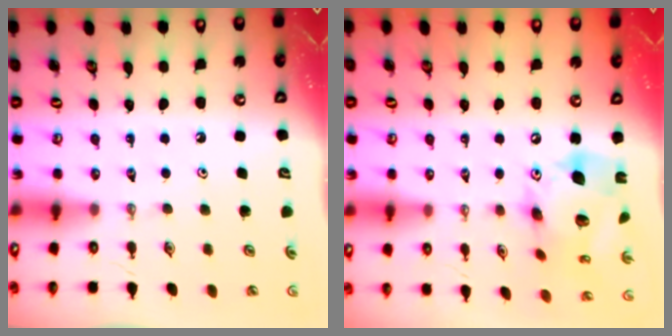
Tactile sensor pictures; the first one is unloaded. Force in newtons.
{"total": 18.8, "press": 18.7, "slide": 2.2}